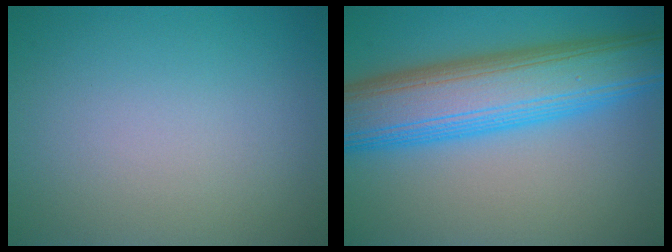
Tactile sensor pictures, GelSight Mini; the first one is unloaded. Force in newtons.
{"total": 10.7, "press": 10.7, "slide": 0.1}